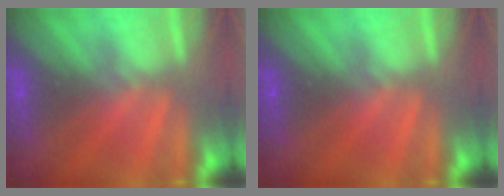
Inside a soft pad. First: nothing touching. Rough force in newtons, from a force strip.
{"total": 0.0}